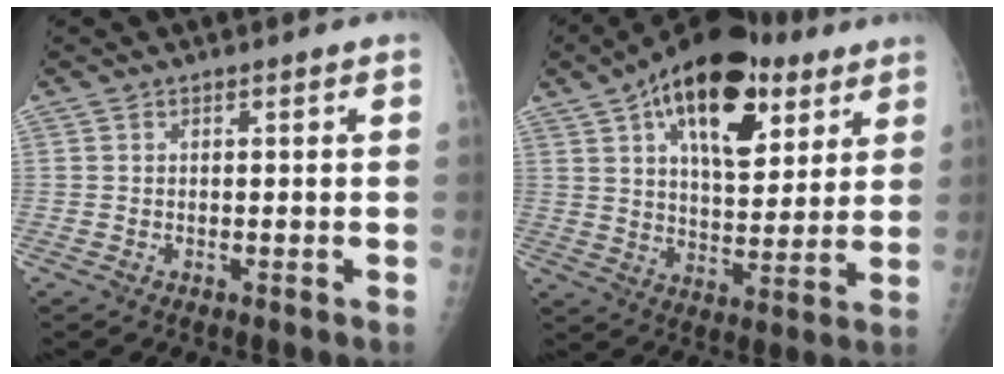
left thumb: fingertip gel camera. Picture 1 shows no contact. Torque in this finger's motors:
{"motor_torque": [0.58, 0.64, 1.30, -1.36, 0.17]}